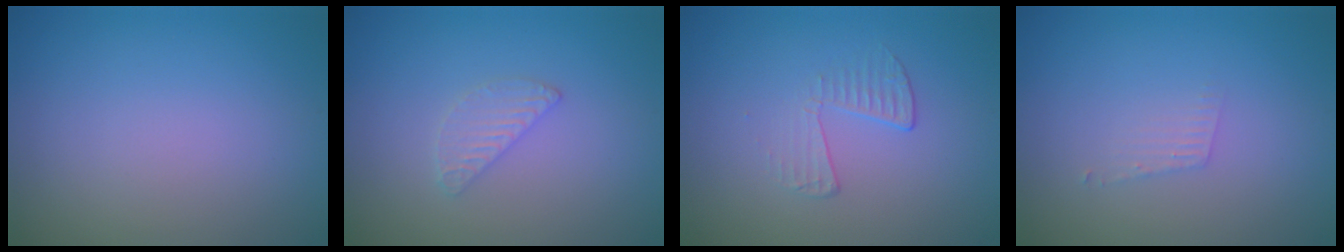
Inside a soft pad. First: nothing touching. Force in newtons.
{"total": 1.5, "press": 1.5, "slide": 0.2}
{"total": 1.8, "press": 0.5, "slide": 1.7}
{"total": 0.9, "press": 0.9, "slide": 0.1}